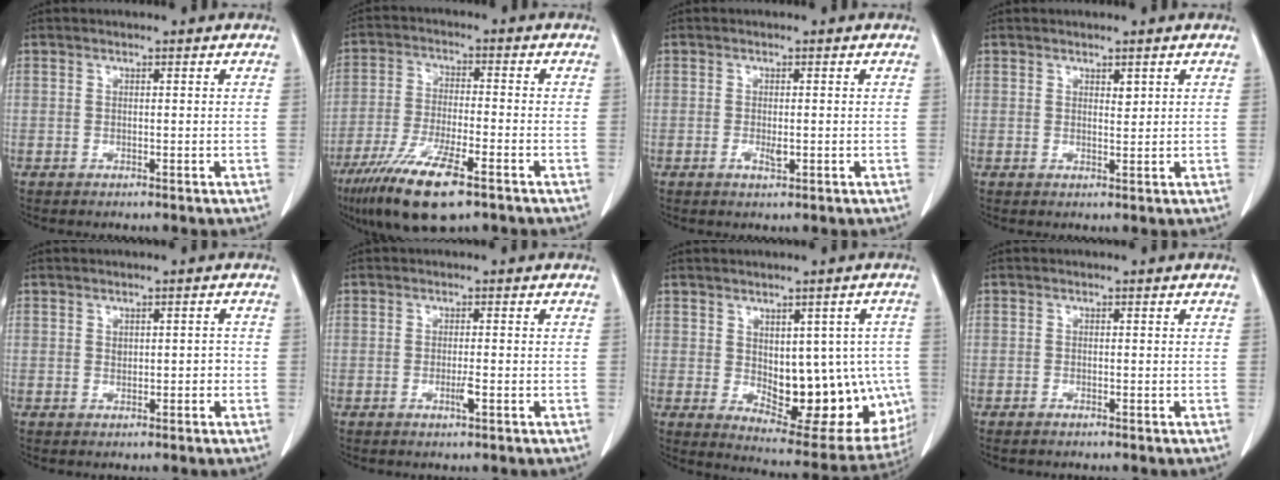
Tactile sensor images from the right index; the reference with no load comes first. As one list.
[{"total": 13.3, "force": [-8.4, 2.2, 10.1], "torque": [-0.200, -0.030, -0.150]}, {"total": 1.5, "force": [-0.4, 0.4, 1.4], "torque": [-0.027, -0.004, -0.006]}, {"total": 1.0, "force": [0.6, 0.4, 0.7], "torque": [-0.009, -0.004, 0.010]}, {"total": 1.6, "force": [0.0, 1.0, 1.2], "torque": [-0.014, 0.008, 0.003]}, {"total": 1.6, "force": [-0.6, -0.1, 1.5], "torque": [-0.031, -0.005, -0.010]}, {"total": 16.1, "force": [-1.6, 8.0, 13.9], "torque": [-0.153, 0.001, 0.006]}, {"total": 0.7, "force": [-0.7, 0.1, 0.3], "torque": [-0.009, -0.001, -0.010]}]